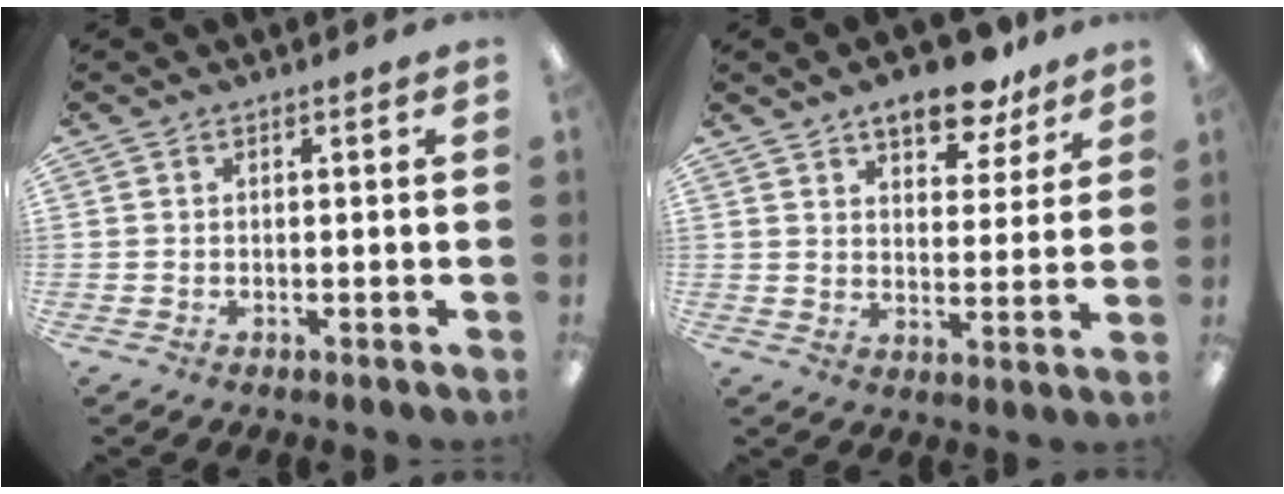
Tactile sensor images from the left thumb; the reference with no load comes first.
{"total": 10.1, "force": [7.8, 4.1, 5.0], "torque": [-0.056, -0.044, 0.132]}